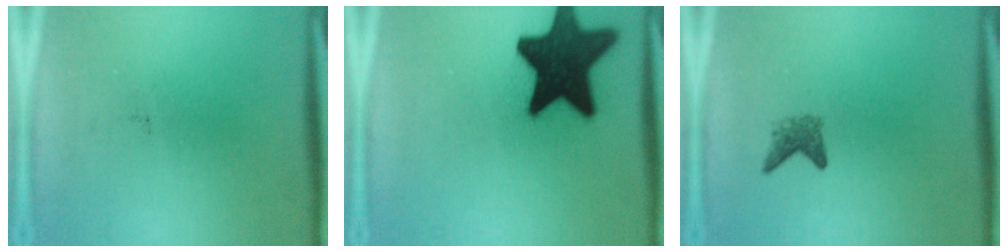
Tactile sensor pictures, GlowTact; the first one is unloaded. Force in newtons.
{"total": 19.8}
{"total": 2.0}